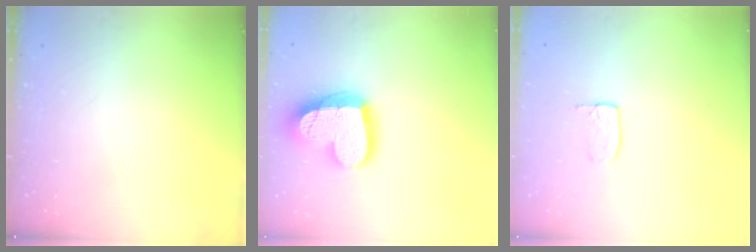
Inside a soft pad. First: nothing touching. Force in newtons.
{"total": 19.1, "press": 19.0, "slide": 2.0}
{"total": 3.5, "press": 3.5, "slide": 0.2}